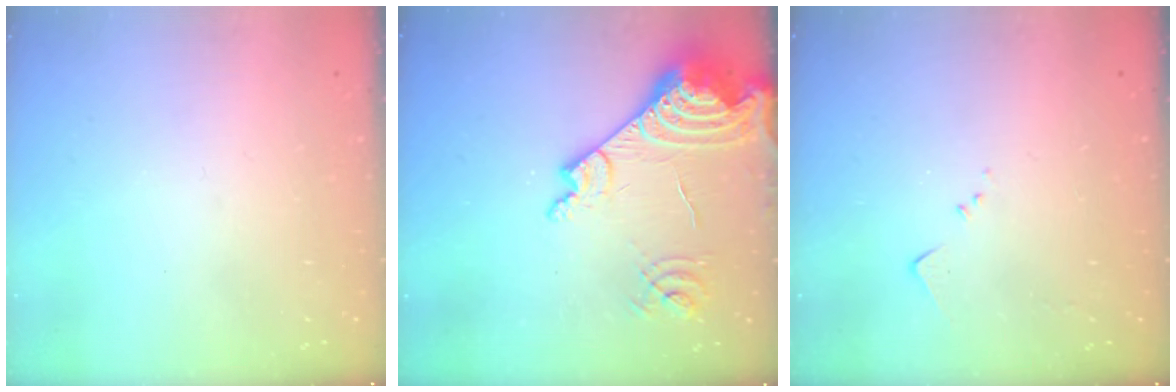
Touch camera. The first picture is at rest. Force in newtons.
{"total": 19.4, "press": 19.2, "slide": 2.3}
{"total": 3.7, "press": 3.7, "slide": 0.5}